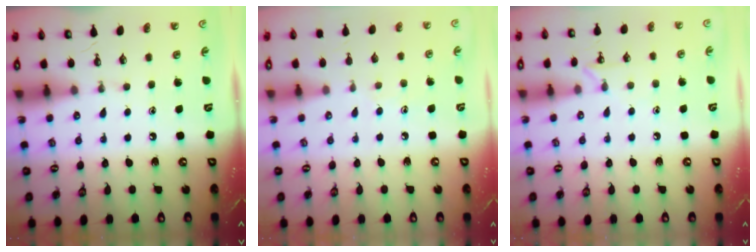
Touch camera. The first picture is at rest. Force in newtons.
{"total": 6.1, "press": 6.1, "slide": 0.6}
{"total": 6.2, "press": 6.2, "slide": 0.6}